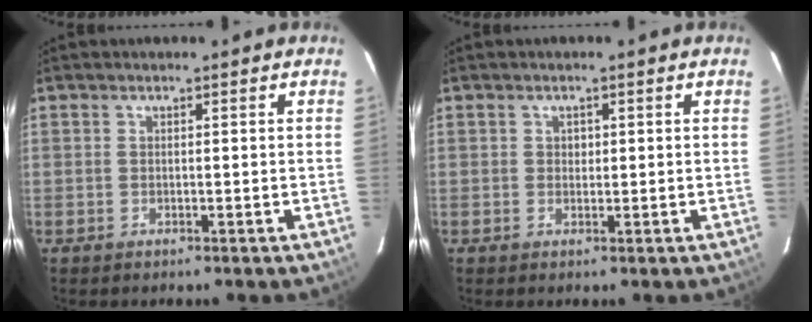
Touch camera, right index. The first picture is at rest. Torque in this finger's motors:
{"motor_torque": [0.07, 0.00, 0.04, 0.00]}